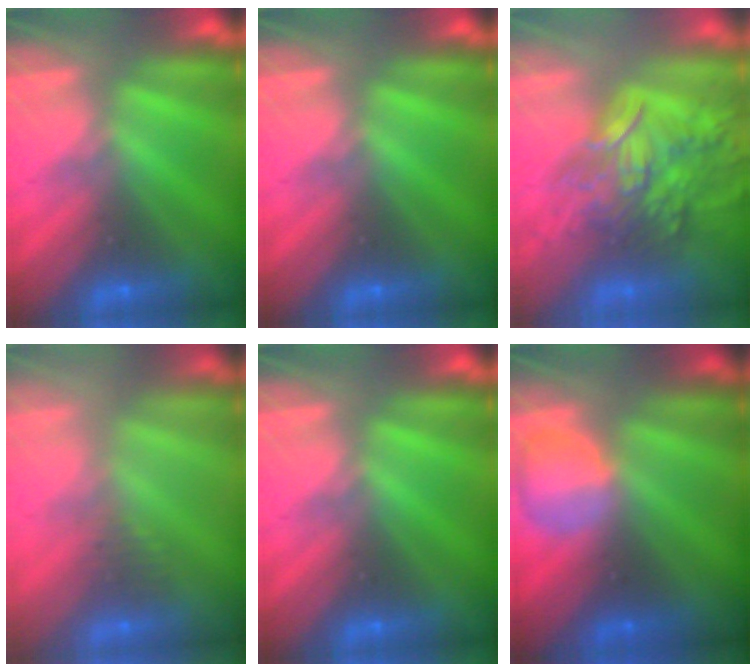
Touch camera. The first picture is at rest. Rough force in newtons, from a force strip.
{"total": 0.0}
{"total": 6.5}
{"total": 2.6}
{"total": 0.0}
{"total": 2.4}